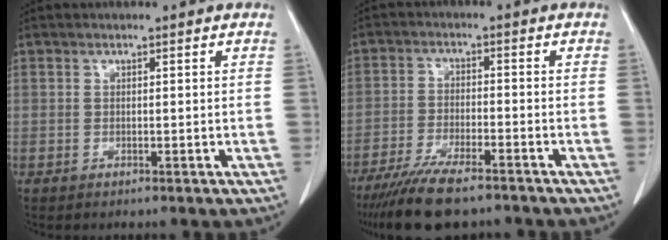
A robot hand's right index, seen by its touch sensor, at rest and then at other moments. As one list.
[{"total": 11.0, "force": [-8.8, 2.1, 6.2], "torque": [-0.105, -0.024, -0.145]}]